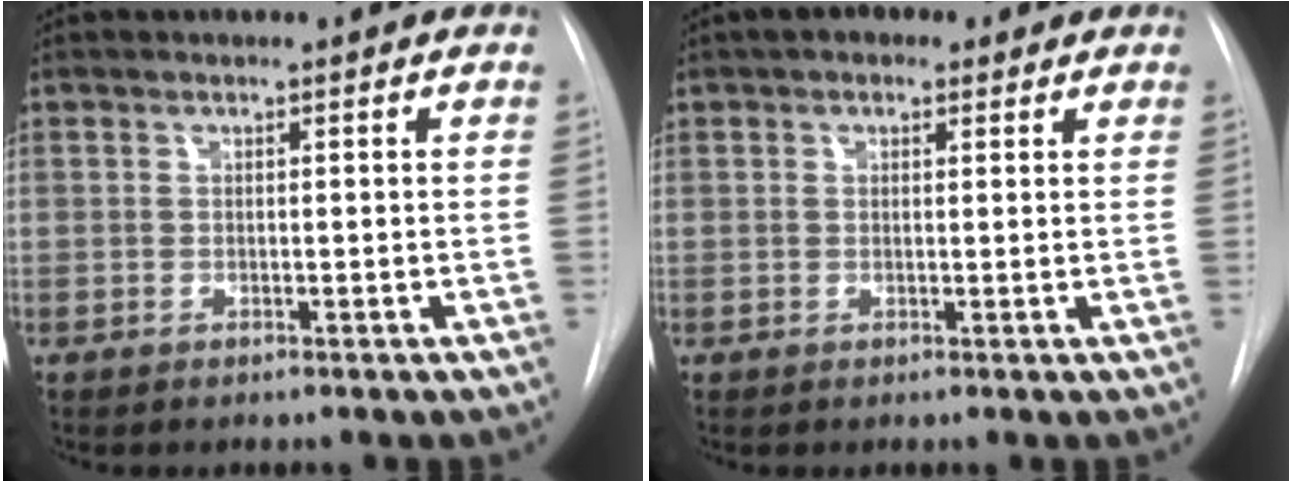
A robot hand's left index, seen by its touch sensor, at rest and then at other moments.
{"total": 3.5, "force": [2.2, 2.0, 1.9], "torque": [-0.030, 0.019, 0.029]}